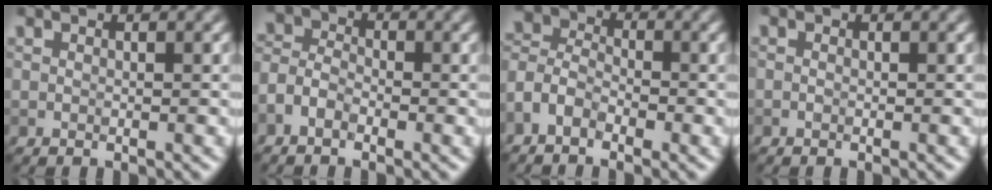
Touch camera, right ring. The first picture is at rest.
{"total": 2.6, "force": [-1.3, 1.6, 1.6], "torque": [-0.036, 0.004, -0.033]}
{"total": 3.8, "force": [-2.2, 2.3, 2.1], "torque": [-0.050, 0.006, -0.054]}
{"total": 0.0}